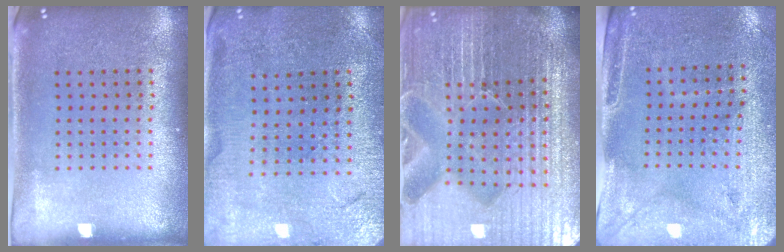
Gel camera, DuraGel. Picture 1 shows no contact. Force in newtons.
{"total": 0.7, "press": 0.7, "slide": 0.1}
{"total": 7.0, "press": 6.2, "slide": 3.4}
{"total": 3.0, "press": 2.6, "slide": 1.5}